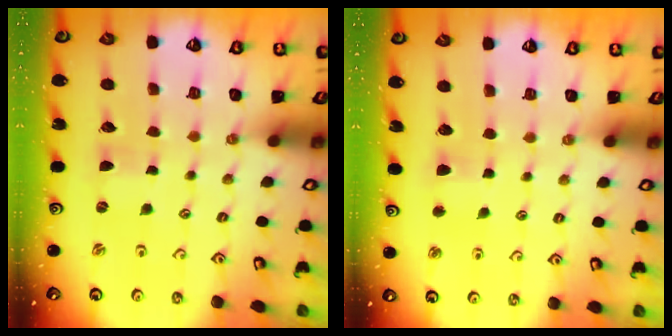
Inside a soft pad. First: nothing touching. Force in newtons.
{"total": 2.6, "press": 2.6, "slide": 0.5}